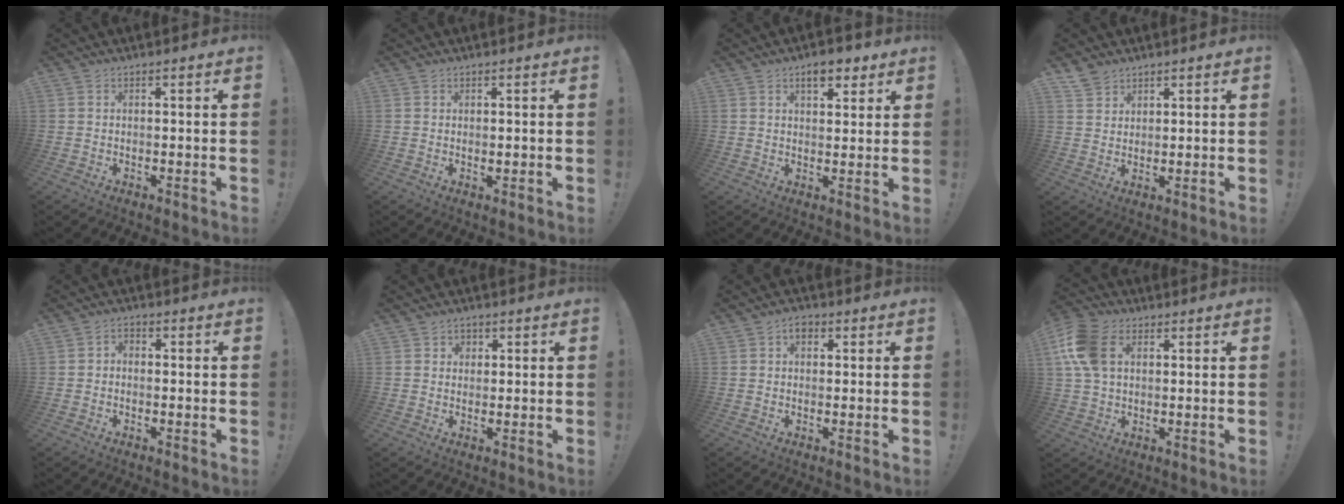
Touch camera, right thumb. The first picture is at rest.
{"total": 0.6, "force": [0.4, 0.4, 0.1], "torque": [-0.001, -0.001, 0.008]}
{"total": 6.2, "force": [3.9, 3.1, 3.7], "torque": [-0.034, -0.018, 0.064]}
{"total": 4.3, "force": [3.5, 2.5, 0.7], "torque": [-0.009, -0.019, 0.066]}
{"total": 2.0, "force": [-1.4, 0.9, 1.0], "torque": [-0.022, 0.008, -0.024]}
{"total": 2.3, "force": [0.7, 2.1, 0.4], "torque": [-0.006, -0.002, 0.011]}
{"total": 3.2, "force": [1.1, 2.0, 2.2], "torque": [-0.034, 0.005, 0.017]}
{"total": 12.8, "force": [3.6, 8.6, 8.8], "torque": [-0.189, 0.006, 0.070]}